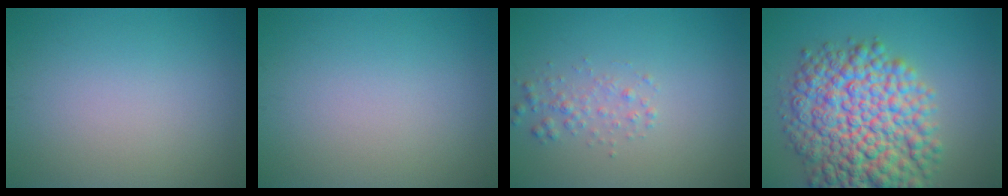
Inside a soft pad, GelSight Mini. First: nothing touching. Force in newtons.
{"total": 0.0}
{"total": 1.6, "press": 1.6, "slide": 0.0}
{"total": 12.1, "press": 12.1, "slide": 0.3}